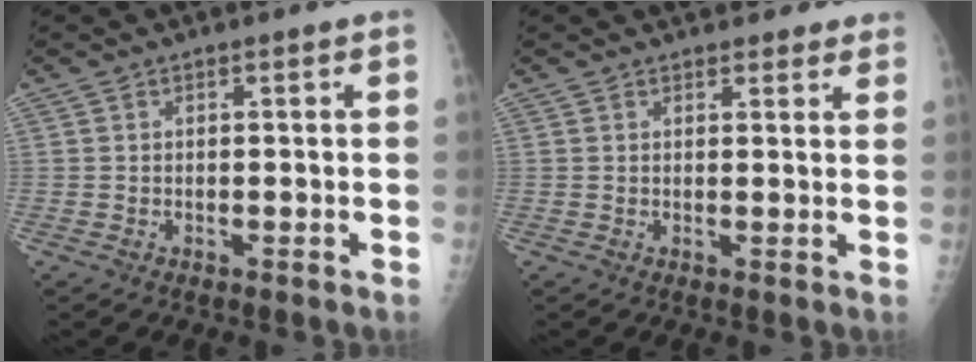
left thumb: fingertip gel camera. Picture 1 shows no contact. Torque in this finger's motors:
{"motor_torque": [1.12, 0.07, 0.62, -0.53, 0.04]}